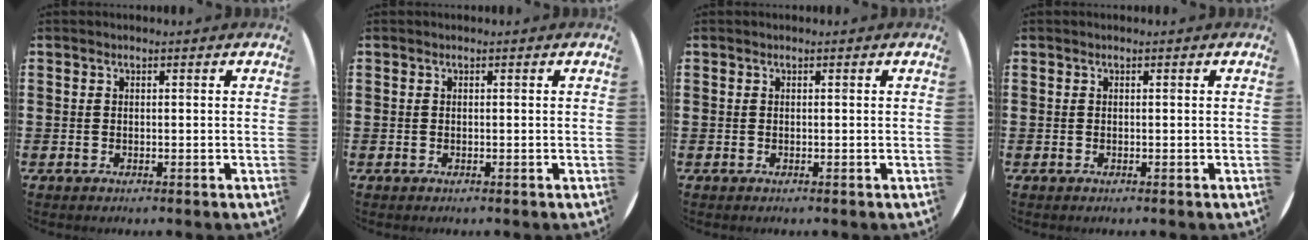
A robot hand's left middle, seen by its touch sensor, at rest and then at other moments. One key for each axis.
{"total": 0.0}
{"total": 0.0}
{"total": 0.0}